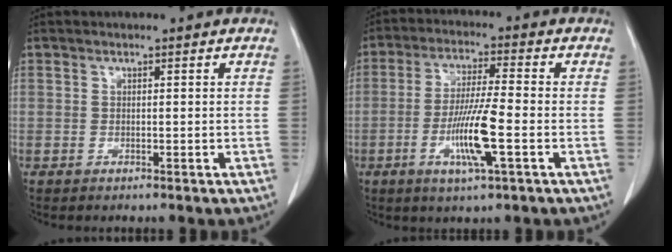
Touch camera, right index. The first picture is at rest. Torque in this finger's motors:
{"motor_torque": [1.29, -0.43, 0.48, 0.20]}